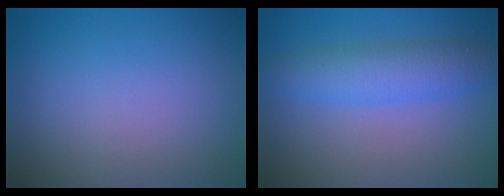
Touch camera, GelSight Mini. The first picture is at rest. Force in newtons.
{"total": 4.2, "press": 4.2, "slide": 0.2}